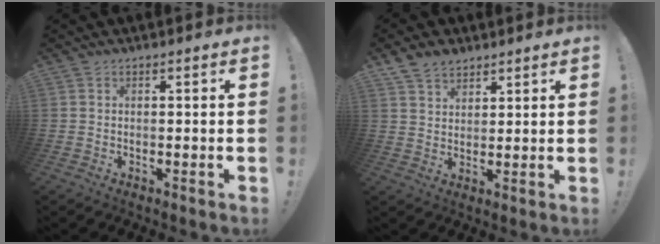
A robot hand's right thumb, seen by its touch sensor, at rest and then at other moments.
{"total": 6.4, "force": [5.0, 3.7, 1.7], "torque": [-0.034, -0.025, 0.097]}